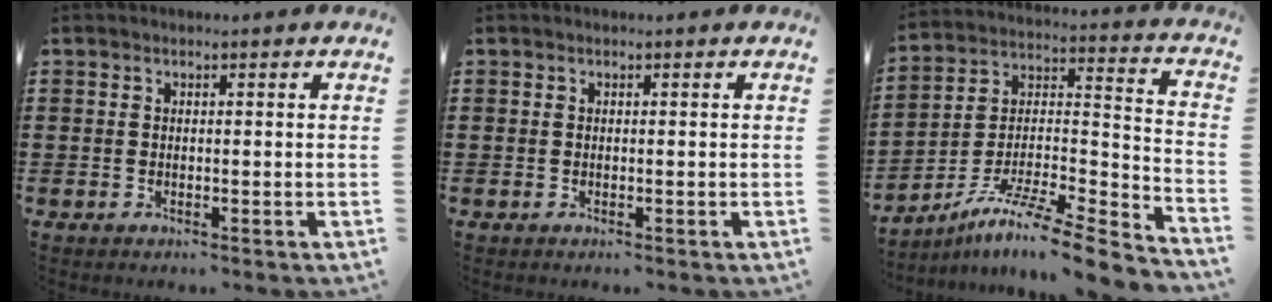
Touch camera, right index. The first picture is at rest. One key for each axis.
{"total": 0.0}
{"total": 9.9, "fx": -7.7, "fy": 1.0, "fz": 6.0, "tx": -0.107, "ty": 0.004, "tz": -0.152}